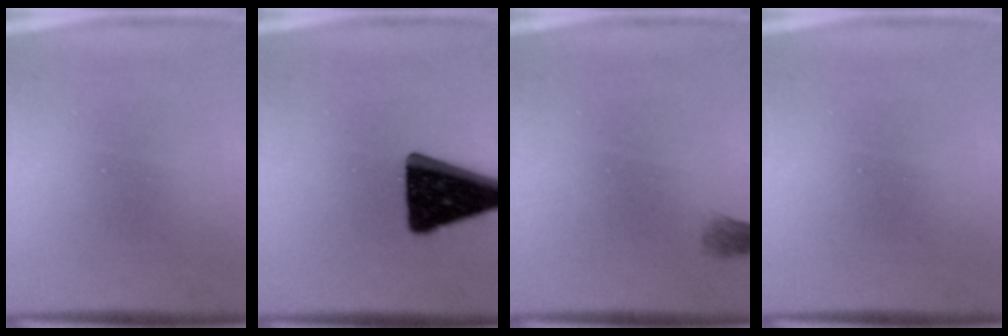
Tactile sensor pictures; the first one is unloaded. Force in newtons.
{"total": 18.4}
{"total": 1.1}
{"total": 0.0}